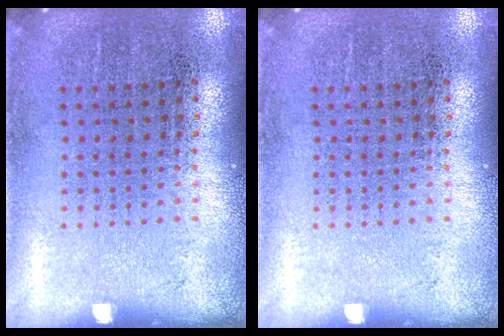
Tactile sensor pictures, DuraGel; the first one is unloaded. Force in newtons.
{"total": 0.0}